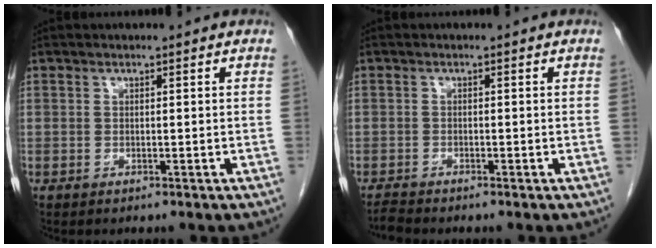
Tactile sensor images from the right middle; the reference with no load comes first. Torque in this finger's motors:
{"motor_torque": [-0.23, -0.07, -0.02, -0.01]}